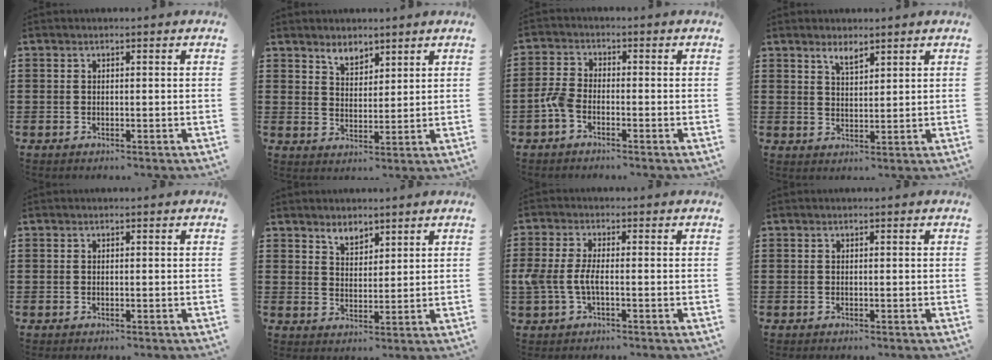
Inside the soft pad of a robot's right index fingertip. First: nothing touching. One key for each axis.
{"total": 3.3, "fx": 3.0, "fy": 1.3, "fz": 0.5, "tx": -0.010, "ty": 0.000, "tz": 0.055}
{"total": 3.2, "fx": -1.8, "fy": 1.6, "fz": 2.2, "tx": -0.061, "ty": 0.000, "tz": -0.040}
{"total": 2.3, "fx": 2.1, "fy": 0.2, "fz": 0.9, "tx": -0.019, "ty": 0.001, "tz": 0.040}
{"total": 0.0}
{"total": 3.1, "fx": 2.8, "fy": 1.2, "fz": 0.3, "tx": -0.014, "ty": 0.003, "tz": 0.054}
{"total": 4.0, "fx": -0.9, "fy": 1.4, "fz": 3.6, "tx": -0.099, "ty": -0.009, "tz": -0.027}
{"total": 0.0}